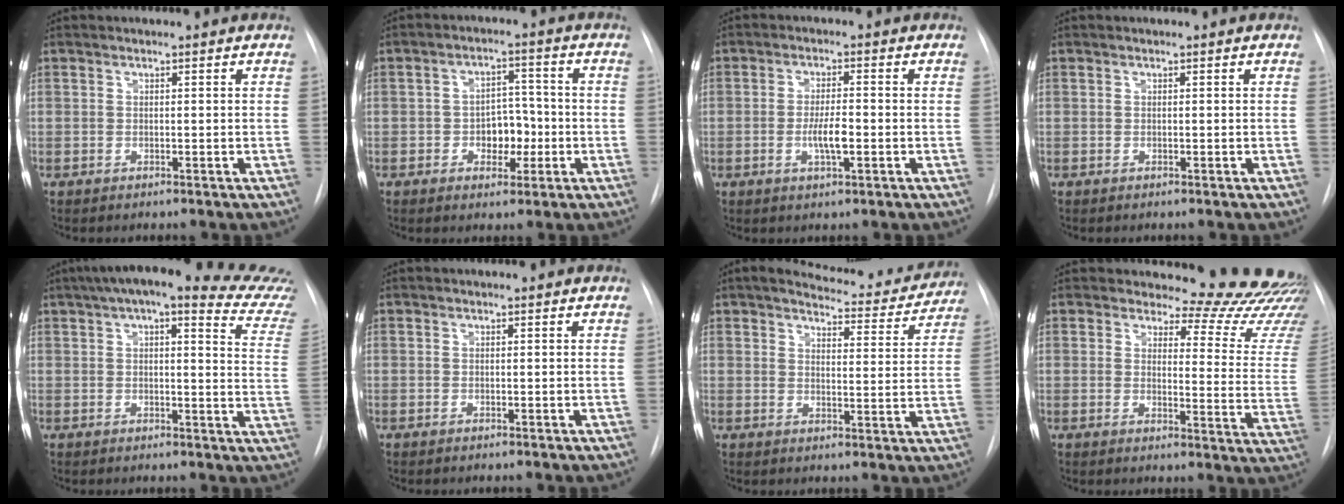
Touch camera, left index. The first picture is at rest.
{"total": 5.6, "force": [-1.5, 3.7, 4.0], "torque": [-0.055, 0.014, -0.020]}
{"total": 4.2, "force": [-1.1, 0.8, 4.0], "torque": [-0.076, -0.003, -0.017]}
{"total": 0.0}
{"total": 22.2, "force": [19.2, 2.4, 10.8], "torque": [-0.145, -0.028, 0.212]}
{"total": 0.0}
{"total": 11.4, "force": [10.8, 2.5, 2.9], "torque": [-0.027, -0.020, 0.122]}
{"total": 18.0, "force": [17.4, 2.7, 3.6], "torque": [-0.018, -0.139, 0.169]}